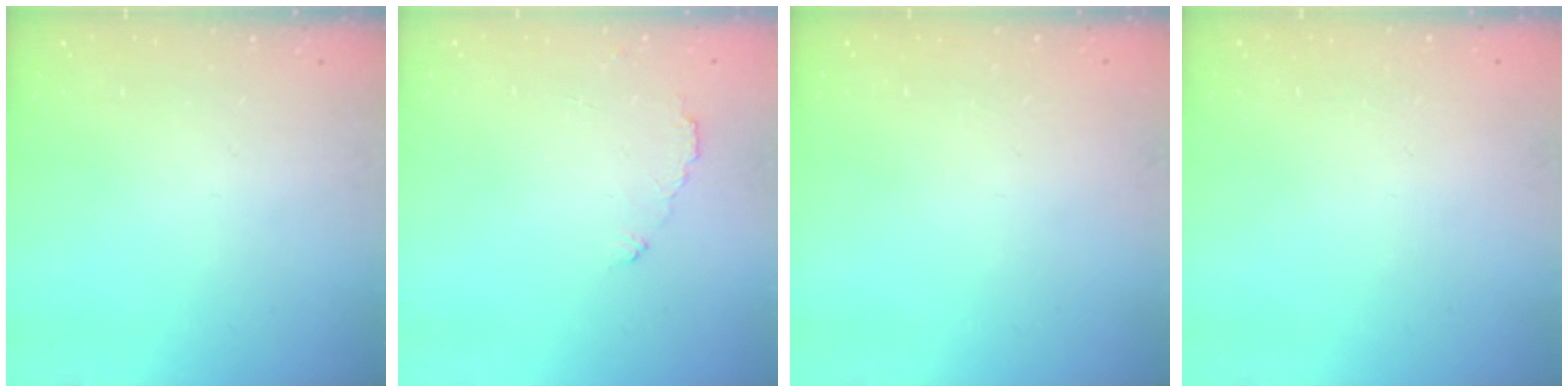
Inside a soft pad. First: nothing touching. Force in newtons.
{"total": 4.0, "press": 4.0, "slide": 0.4}
{"total": 2.2, "press": 2.2, "slide": 0.1}
{"total": 2.3, "press": 2.3, "slide": 0.1}